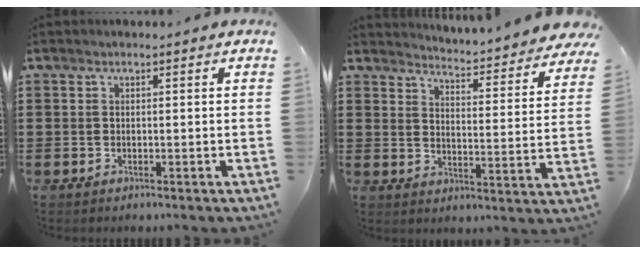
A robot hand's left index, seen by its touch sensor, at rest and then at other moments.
{"total": 3.5, "force": [3.4, -0.5, 0.3], "torque": [-0.022, -0.043, 0.049]}